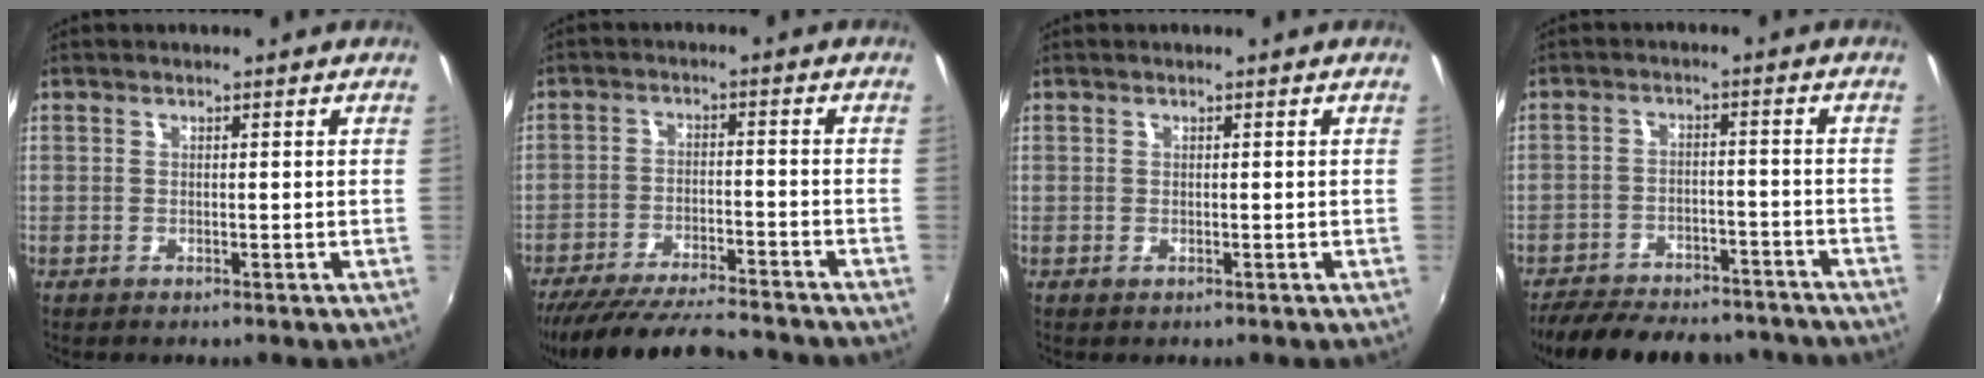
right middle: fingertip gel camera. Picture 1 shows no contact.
{"total": 17.0, "force": [-15.1, 2.6, 7.2], "torque": [-0.149, -0.020, -0.237]}
{"total": 0.0}
{"total": 20.5, "force": [-17.4, 6.8, 8.4], "torque": [-0.177, -0.005, -0.232]}